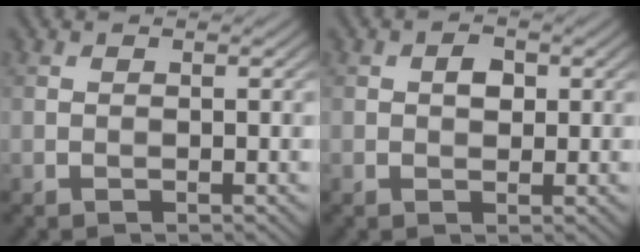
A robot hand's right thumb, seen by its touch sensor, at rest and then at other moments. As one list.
[{"total": 2.0, "force": [0.4, 1.4, 1.4], "torque": [-0.025, 0.001, 0.002]}]